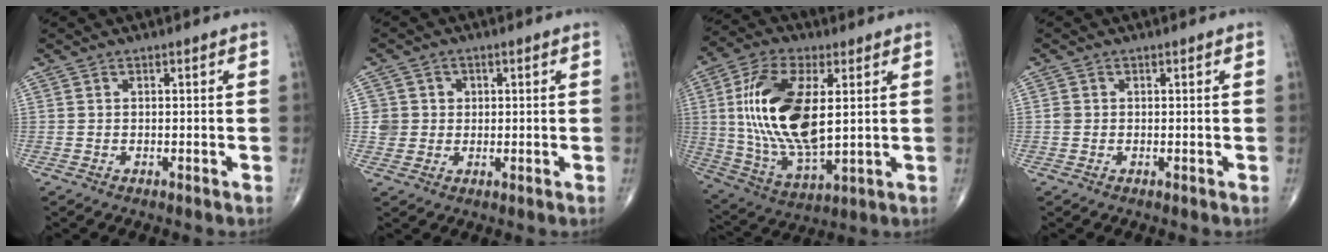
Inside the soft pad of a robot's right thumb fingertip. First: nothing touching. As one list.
[{"total": 3.9, "force": [0.6, 3.9, 0.2], "torque": [0.027, 0.003, 0.010]}, {"total": 20.2, "force": [3.1, 9.5, 17.6], "torque": [-0.346, -0.016, 0.061]}, {"total": 0.9, "force": [0.0, 0.8, 0.3], "torque": [-0.001, 0.002, 0.000]}]